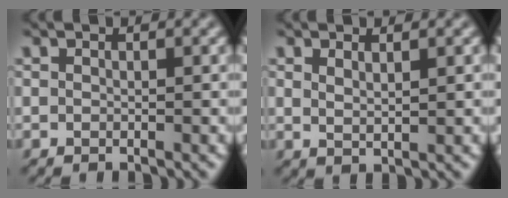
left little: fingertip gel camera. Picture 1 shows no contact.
{"total": 1.2, "force": [0.7, 0.2, 0.9], "torque": [-0.023, -0.002, 0.015]}